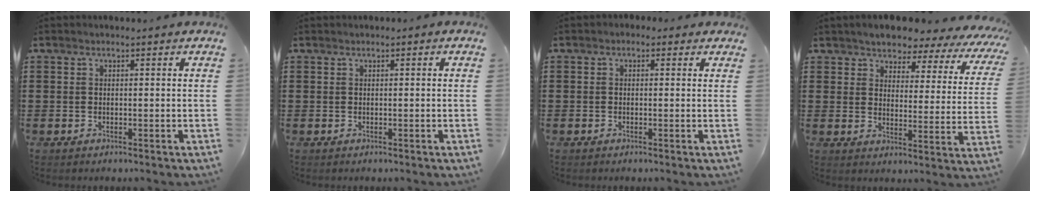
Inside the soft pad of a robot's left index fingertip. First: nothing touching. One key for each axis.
{"total": 0.0}
{"total": 1.0, "fx": -0.2, "fy": 0.9, "fz": 0.4, "tx": -0.010, "ty": 0.005, "tz": -0.006}
{"total": 4.4, "fx": 4.3, "fy": 0.9, "fz": 0.3, "tx": -0.026, "ty": -0.035, "tz": 0.069}